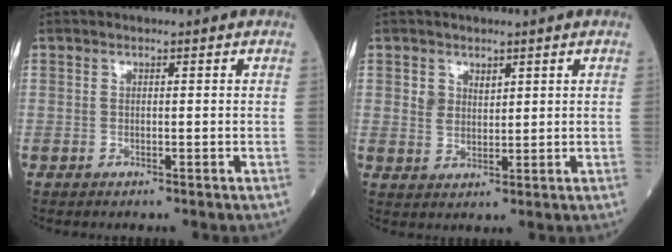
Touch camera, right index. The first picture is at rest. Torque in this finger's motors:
{"motor_torque": [-0.03, 0.01, 0.01, 0.03]}